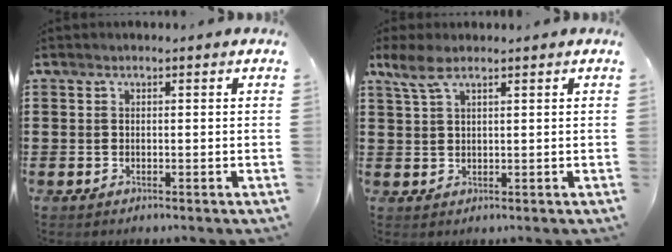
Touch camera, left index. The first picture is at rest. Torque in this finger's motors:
{"motor_torque": [0.58, -0.56, 0.12, 0.06]}